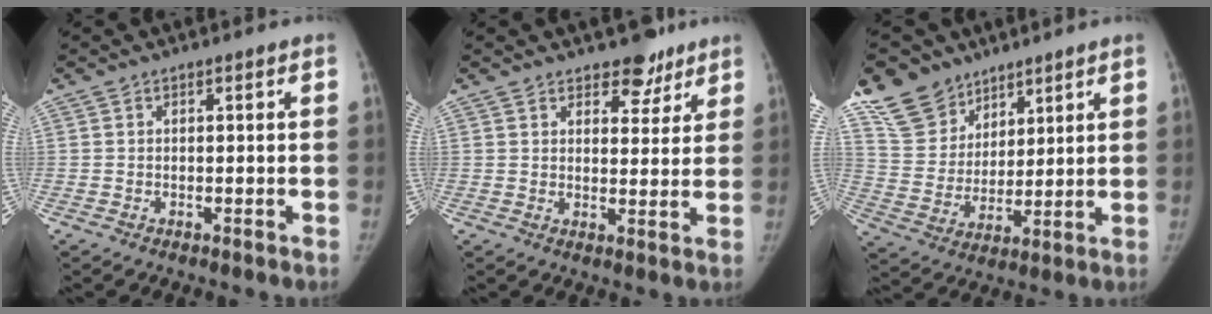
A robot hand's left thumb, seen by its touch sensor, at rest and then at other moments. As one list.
[{"total": 6.1, "force": [4.6, 3.3, 2.2], "torque": [0.004, -0.027, 0.066]}, {"total": 12.4, "force": [9.2, 8.0, 2.3], "torque": [-0.017, -0.045, 0.187]}]